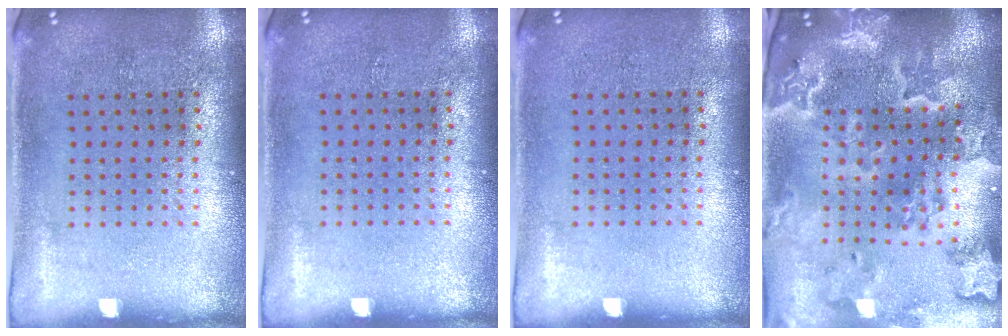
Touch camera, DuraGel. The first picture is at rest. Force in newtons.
{"total": 0.0}
{"total": 0.0}
{"total": 4.4, "press": 3.6, "slide": 2.5}